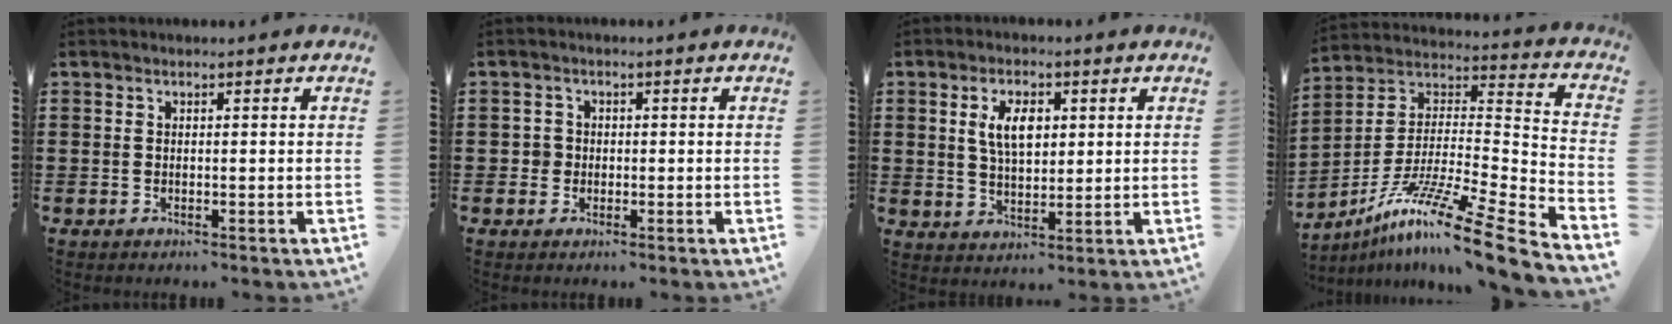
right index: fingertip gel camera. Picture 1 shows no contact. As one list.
[{"total": 1.7, "force": [-0.2, 1.7, 0.3], "torque": [-0.012, 0.008, -0.007]}, {"total": 5.8, "force": [1.7, 3.1, 4.7], "torque": [-0.101, 0.011, 0.028]}, {"total": 14.3, "force": [-11.1, -0.2, 9.0], "torque": [-0.158, 0.015, -0.207]}]